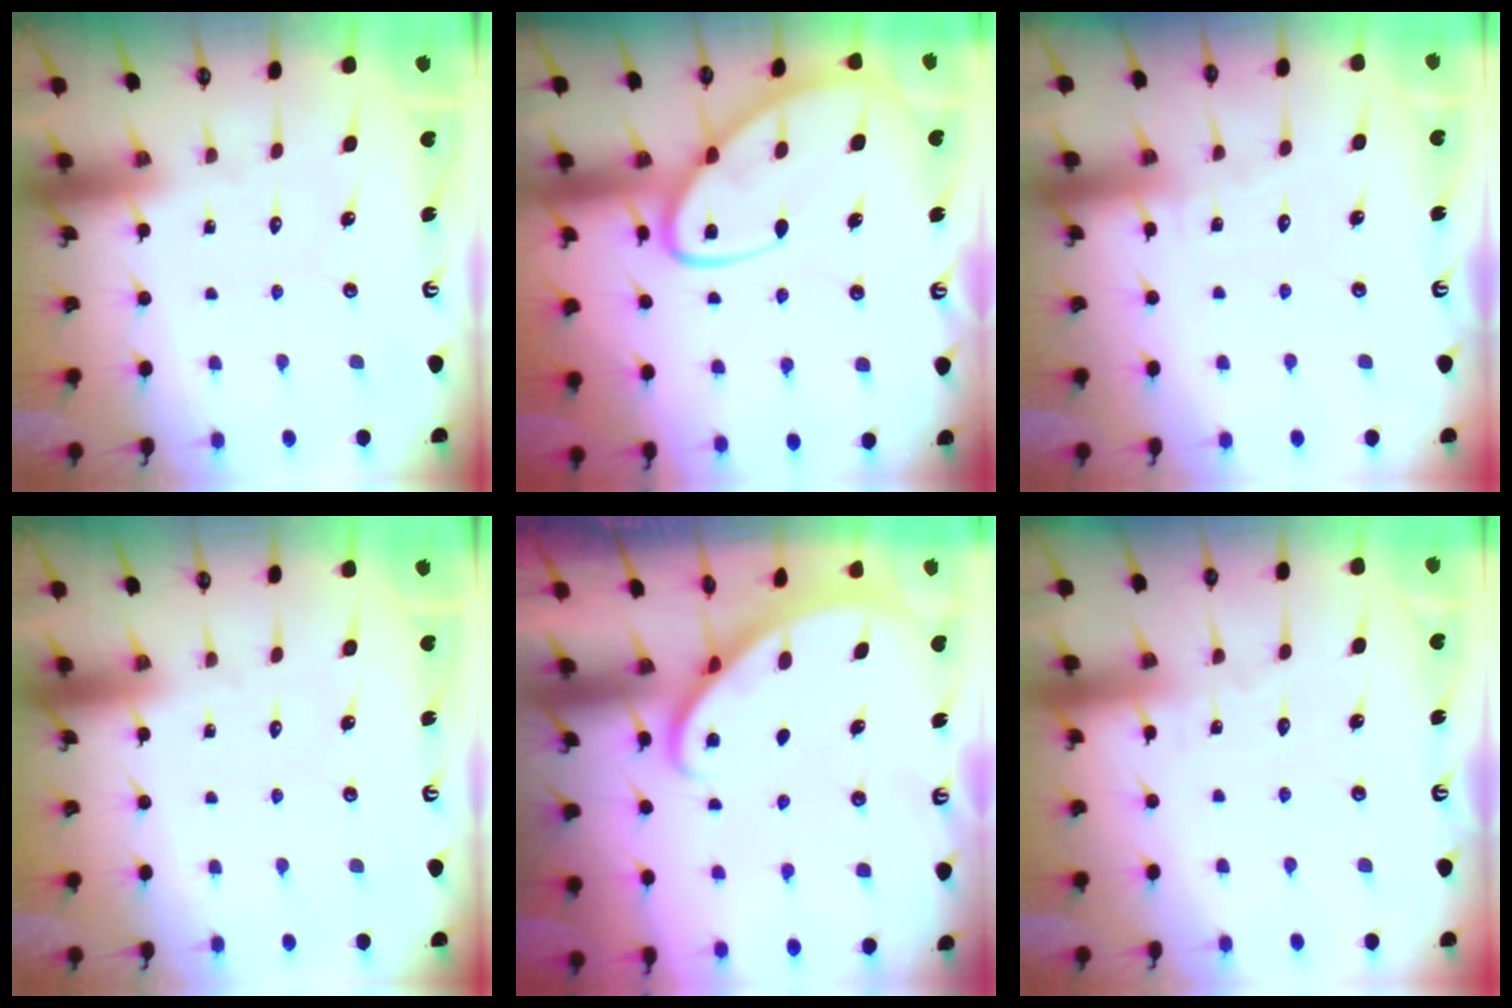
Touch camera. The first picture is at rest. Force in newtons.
{"total": 12.0, "press": 11.9, "slide": 1.2}
{"total": 3.5, "press": 3.5, "slide": 0.4}
{"total": 0.0}
{"total": 1.9, "press": 1.9, "slide": 0.2}
{"total": 3.0, "press": 3.0, "slide": 0.3}